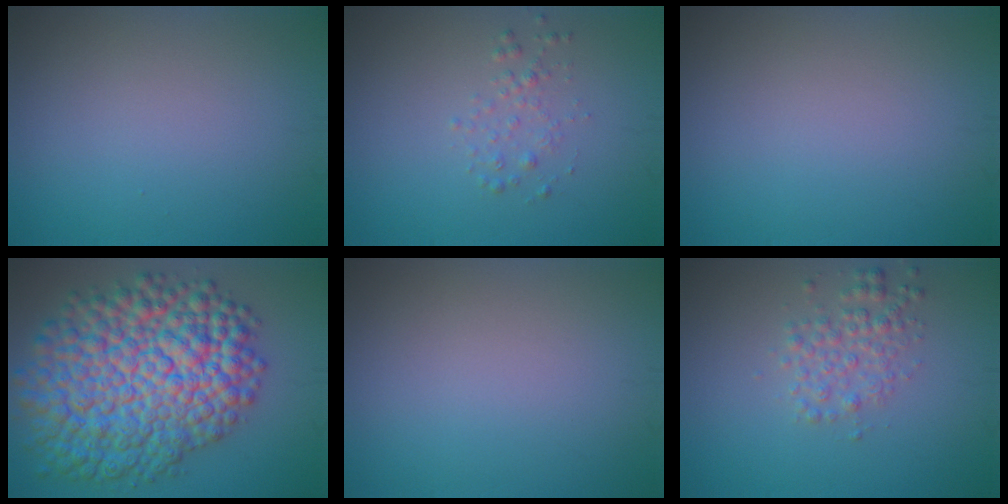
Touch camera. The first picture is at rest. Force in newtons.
{"total": 1.3, "press": 1.3, "slide": 0.0}
{"total": 0.0}
{"total": 14.3, "press": 14.3, "slide": 0.4}
{"total": 0.0}
{"total": 2.5, "press": 2.5, "slide": 0.0}